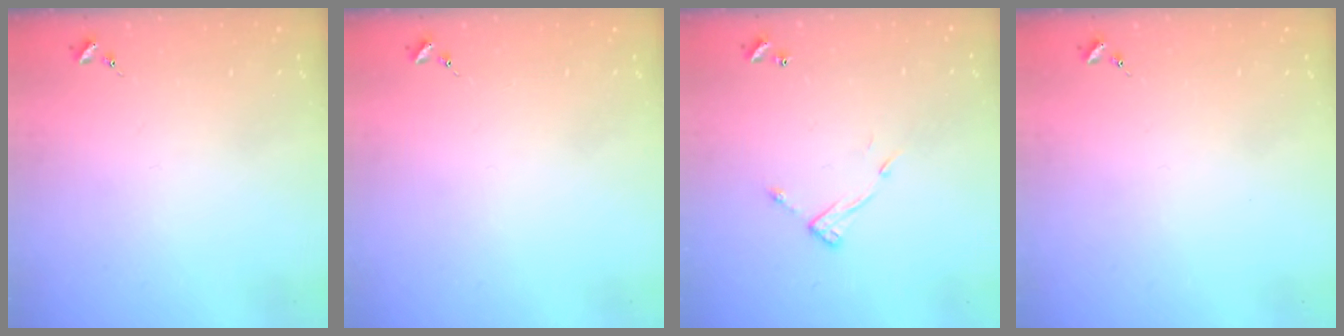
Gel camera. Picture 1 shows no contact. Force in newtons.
{"total": 0.0}
{"total": 7.9, "press": 7.9, "slide": 0.3}
{"total": 0.0}